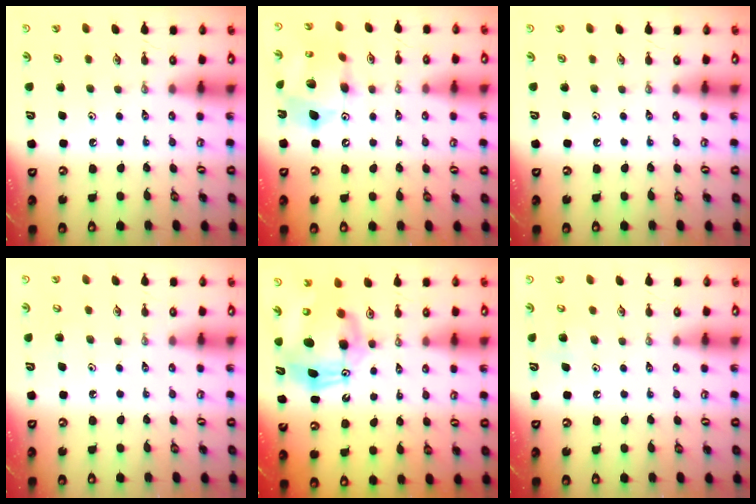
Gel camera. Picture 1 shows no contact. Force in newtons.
{"total": 13.7, "press": 13.6, "slide": 1.4}
{"total": 0.0}
{"total": 4.4, "press": 4.3, "slide": 1.1}
{"total": 12.8, "press": 12.6, "slide": 2.3}
{"total": 6.2, "press": 6.2, "slide": 0.8}